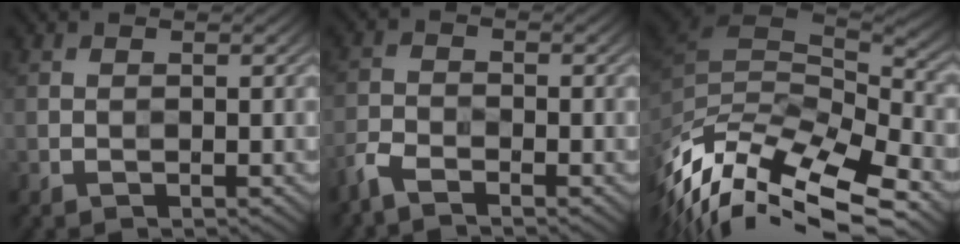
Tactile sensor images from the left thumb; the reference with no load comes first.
{"total": 3.3, "force": [-2.8, 0.9, 1.5], "torque": [-0.040, -0.008, -0.068]}
{"total": 14.3, "force": [-6.9, 6.2, 10.9], "torque": [-0.237, -0.015, -0.090]}